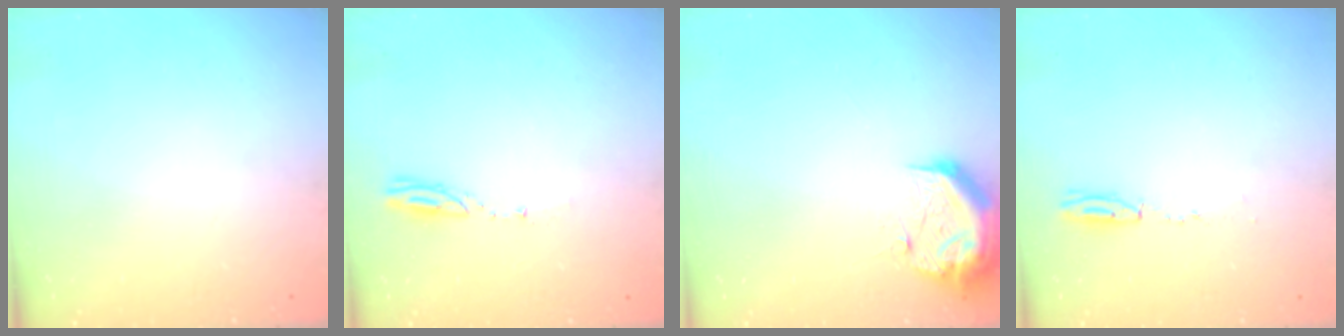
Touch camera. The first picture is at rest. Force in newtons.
{"total": 3.1, "press": 3.0, "slide": 0.3}
{"total": 11.7, "press": 11.7, "slide": 1.3}
{"total": 3.9, "press": 3.8, "slide": 0.9}